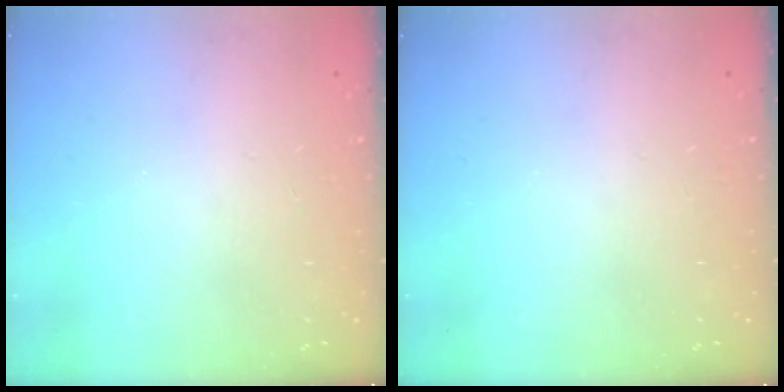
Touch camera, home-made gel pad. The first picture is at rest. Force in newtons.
{"total": 0.0}